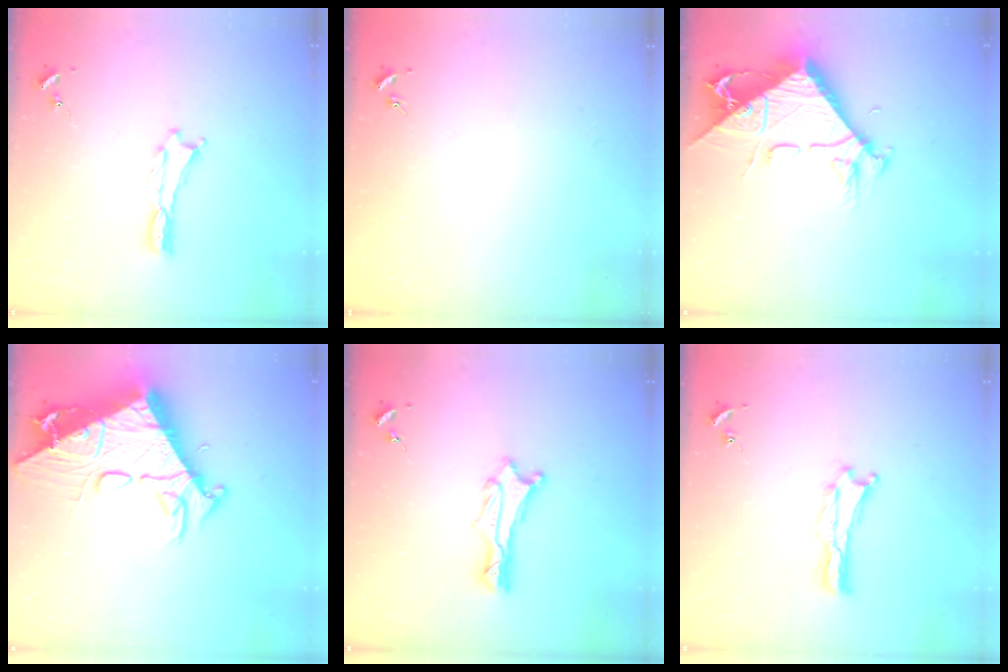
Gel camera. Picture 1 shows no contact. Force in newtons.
{"total": 0.0}
{"total": 10.6, "press": 10.6, "slide": 1.1}
{"total": 15.2, "press": 15.0, "slide": 1.9}
{"total": 1.3, "press": 1.3, "slide": 0.1}
{"total": 0.0}